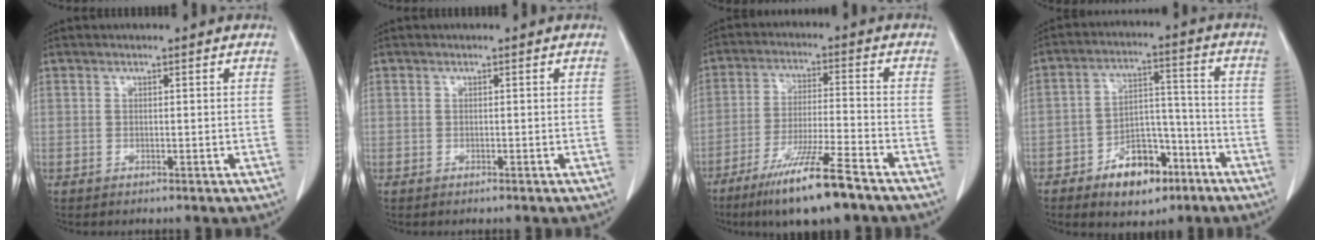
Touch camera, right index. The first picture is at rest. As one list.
[{"total": 0.0}, {"total": 12.0, "force": [-8.3, 0.2, 8.7], "torque": [-0.161, -0.035, -0.149]}, {"total": 10.3, "force": [-6.1, 5.6, 6.2], "torque": [-0.094, 0.023, -0.096]}]